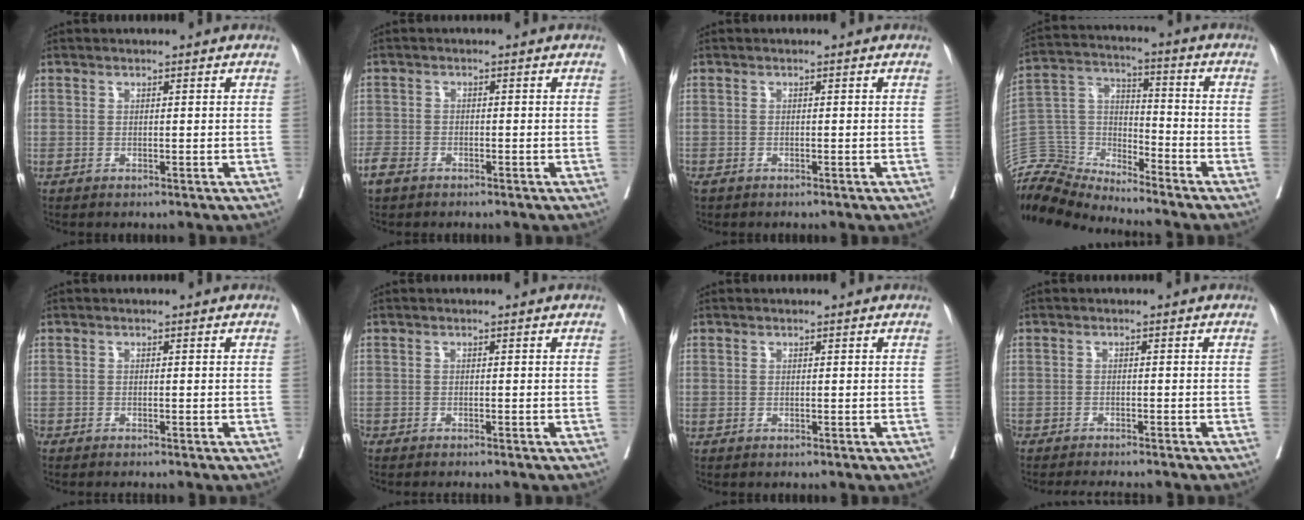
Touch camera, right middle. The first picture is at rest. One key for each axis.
{"total": 2.8, "fx": -2.1, "fy": 1.4, "fz": 1.2, "tx": -0.031, "ty": -0.002, "tz": -0.038}
{"total": 1.1, "fx": -0.9, "fy": 0.5, "fz": 0.4, "tx": -0.014, "ty": -0.004, "tz": -0.016}
{"total": 9.5, "fx": -9.4, "fy": 0.7, "fz": -1.1, "tx": 0.016, "ty": 0.063, "tz": -0.186}
{"total": 2.9, "fx": -2.6, "fy": 0.0, "fz": 1.1, "tx": -0.013, "ty": -0.005, "tz": -0.042}
{"total": 3.8, "fx": -3.4, "fy": 0.3, "fz": 1.6, "tx": -0.016, "ty": -0.007, "tz": -0.054}
{"total": 0.0}
{"total": 7.9, "fx": -7.2, "fy": 1.0, "fz": 3.1, "tx": -0.038, "ty": -0.012, "tz": -0.101}